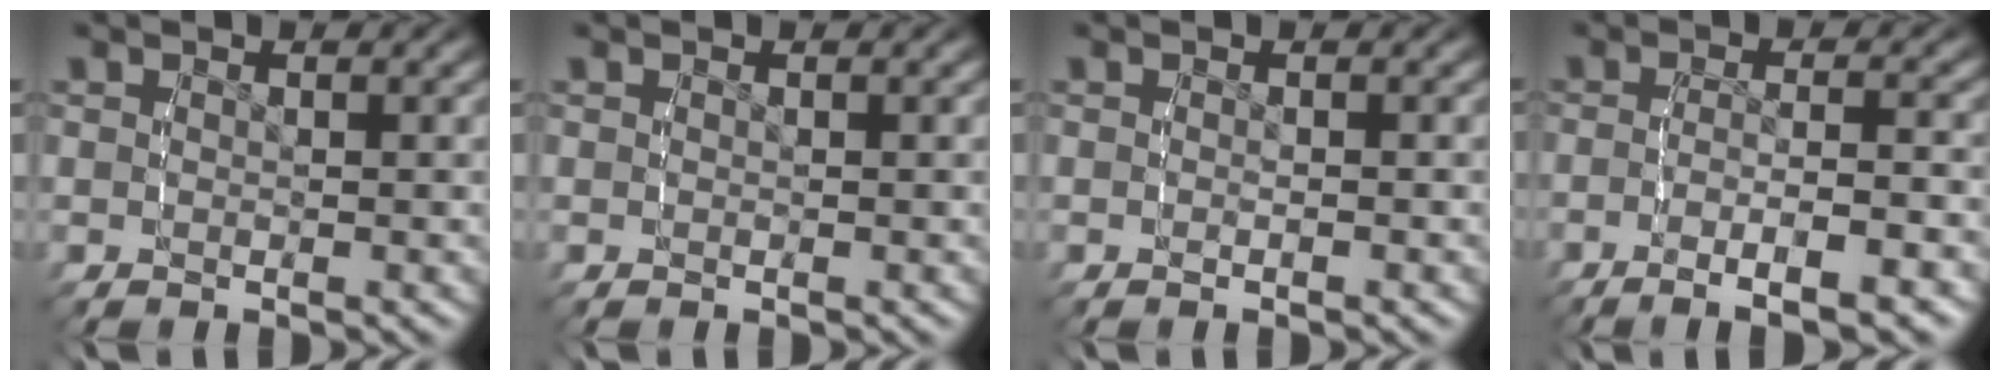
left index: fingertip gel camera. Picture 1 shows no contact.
{"total": 0.0}
{"total": 0.5, "force": [-0.4, -0.2, 0.3], "torque": [-0.004, 0.001, -0.006]}
{"total": 5.5, "force": [-4.0, 0.8, 3.6], "torque": [-0.065, -0.014, -0.054]}